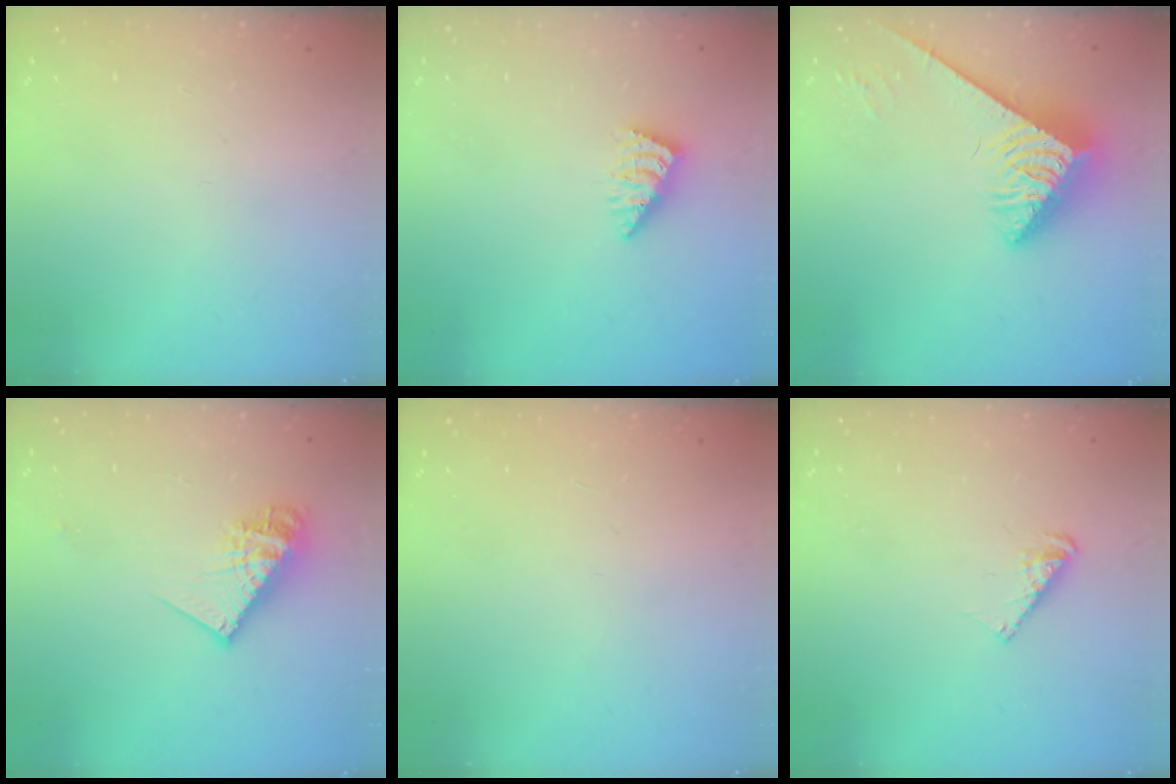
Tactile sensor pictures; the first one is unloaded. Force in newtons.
{"total": 2.4, "press": 2.3, "slide": 0.5}
{"total": 3.9, "press": 3.8, "slide": 0.8}
{"total": 13.2, "press": 13.1, "slide": 1.2}
{"total": 0.0}
{"total": 4.5, "press": 4.4, "slide": 0.2}